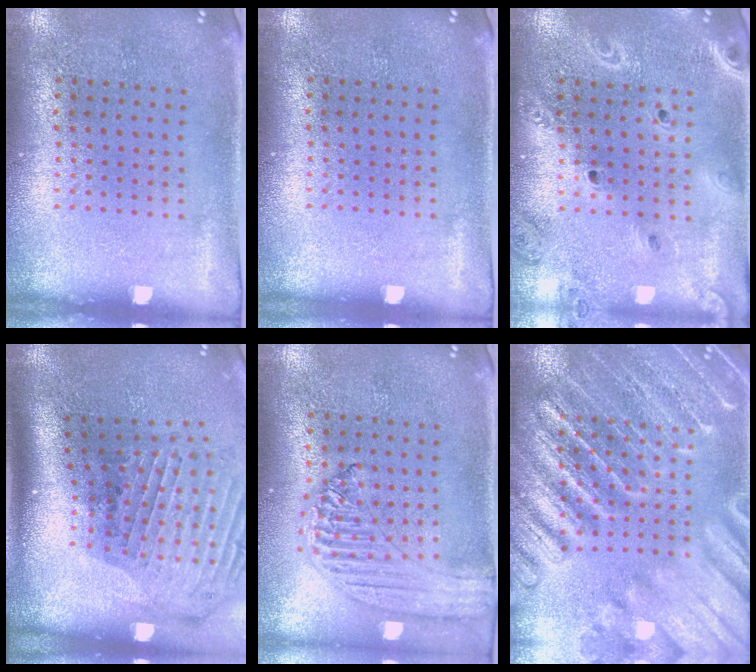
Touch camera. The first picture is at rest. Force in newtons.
{"total": 0.0}
{"total": 2.2, "press": 2.0, "slide": 0.9}
{"total": 2.9, "press": 2.1, "slide": 1.9}
{"total": 1.3, "press": 1.3, "slide": 0.1}
{"total": 6.3, "press": 6.2, "slide": 0.9}